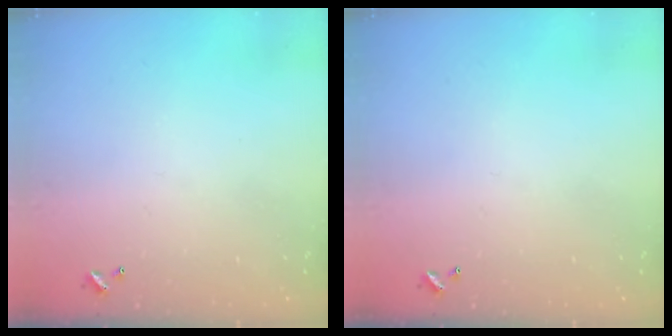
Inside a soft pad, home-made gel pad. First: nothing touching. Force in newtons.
{"total": 0.0}